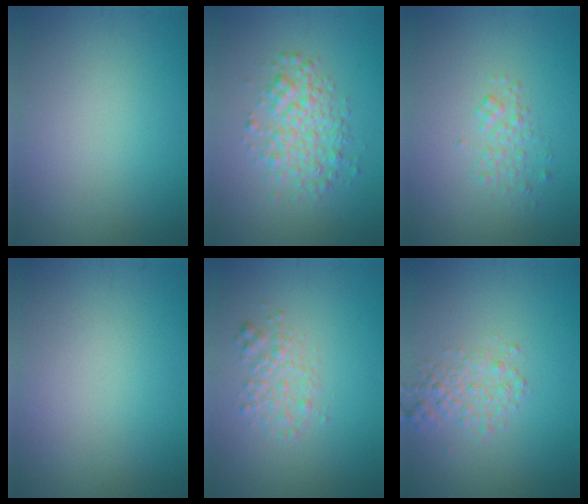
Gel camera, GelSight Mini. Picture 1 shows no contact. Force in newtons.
{"total": 3.6, "press": 3.6, "slide": 0.1}
{"total": 1.5, "press": 1.5, "slide": 0.1}
{"total": 0.0}
{"total": 2.0, "press": 2.0, "slide": 0.1}
{"total": 2.2, "press": 2.2, "slide": 0.1}